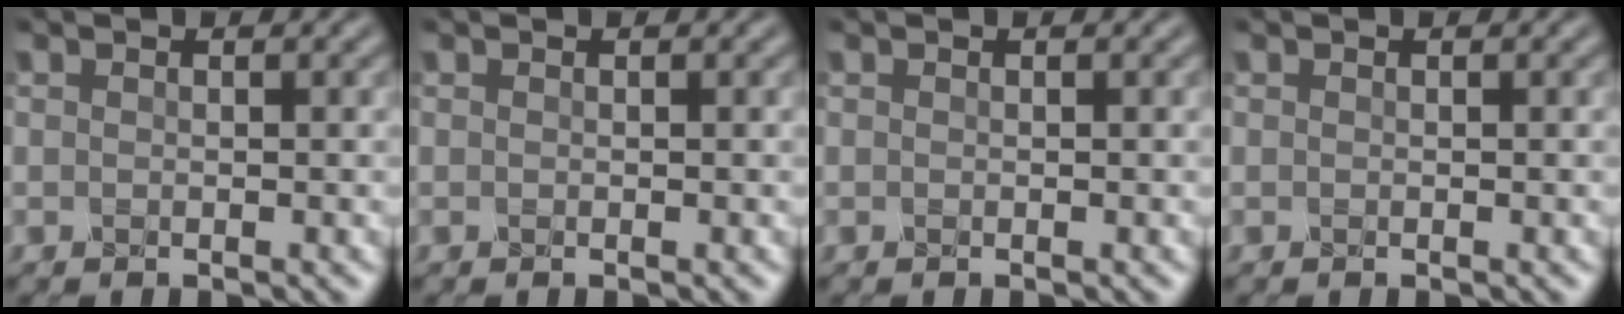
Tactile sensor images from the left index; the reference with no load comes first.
{"total": 0.0}
{"total": 0.0}
{"total": 0.0}